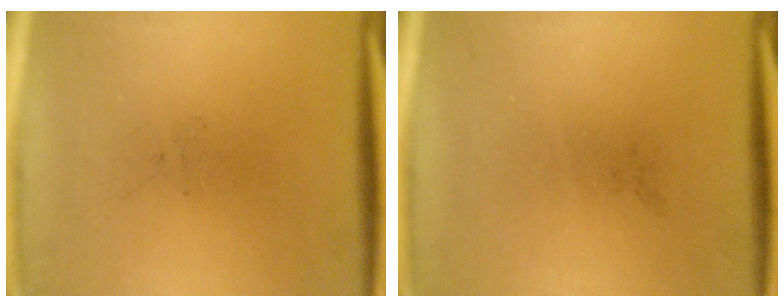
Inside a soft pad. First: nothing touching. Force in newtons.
{"total": 0.0}